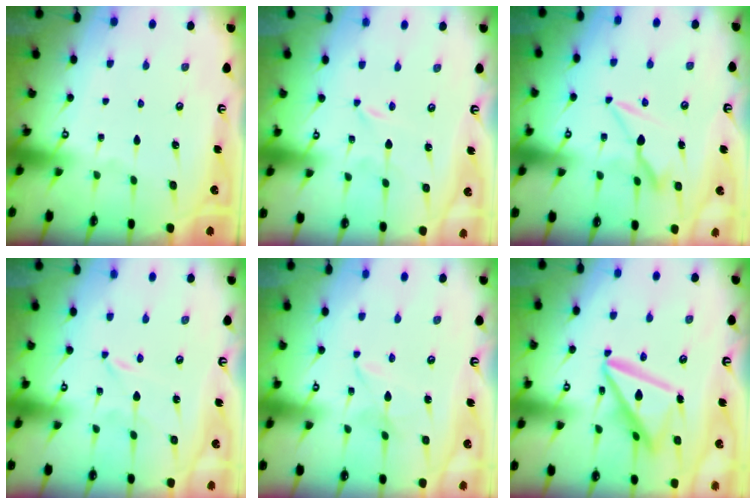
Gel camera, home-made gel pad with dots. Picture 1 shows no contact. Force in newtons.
{"total": 0.0}
{"total": 8.4, "press": 8.4, "slide": 0.8}
{"total": 0.0}
{"total": 1.9, "press": 1.9, "slide": 0.3}
{"total": 14.8, "press": 14.7, "slide": 1.7}